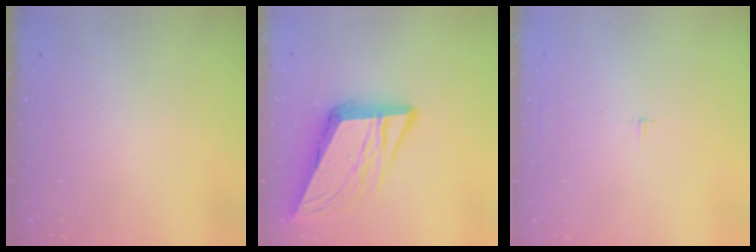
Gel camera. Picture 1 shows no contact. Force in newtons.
{"total": 12.9, "press": 12.7, "slide": 2.0}
{"total": 1.8, "press": 1.8, "slide": 0.1}